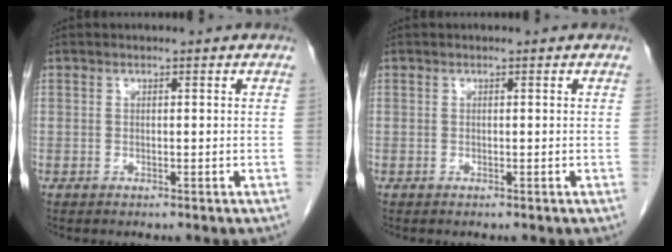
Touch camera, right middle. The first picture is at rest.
{"total": 0.0}